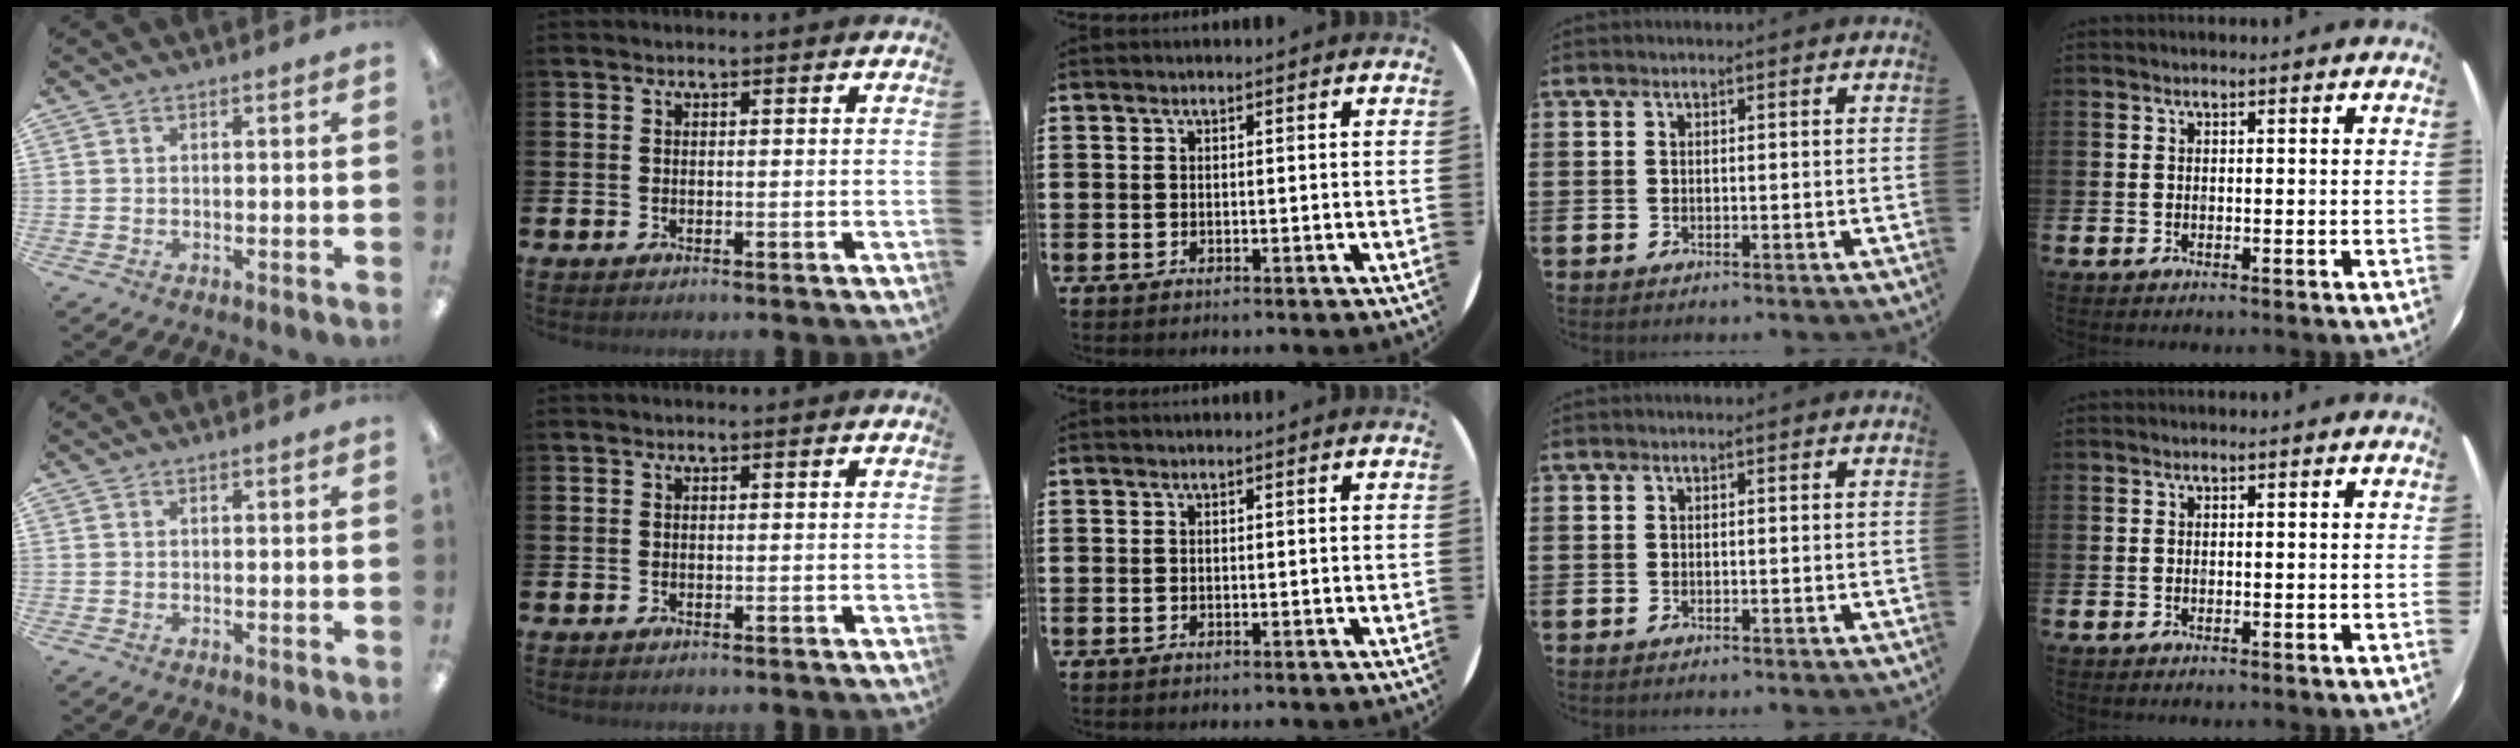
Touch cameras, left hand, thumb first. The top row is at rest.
{}